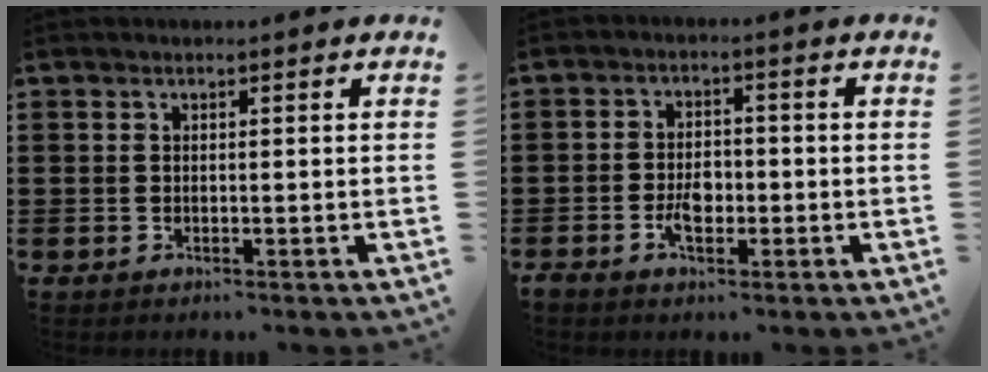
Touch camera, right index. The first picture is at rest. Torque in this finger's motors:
{"motor_torque": [2.14, 0.00, 0.13, 0.09]}